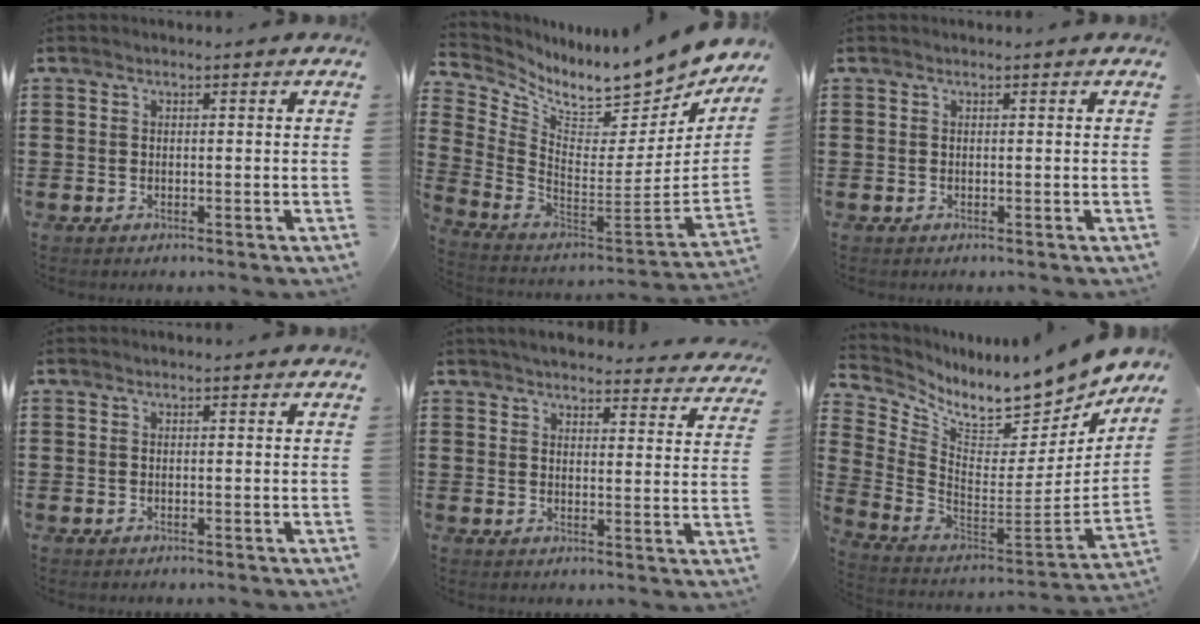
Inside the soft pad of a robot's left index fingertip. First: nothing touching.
{"total": 7.4, "force": [6.8, 1.2, 2.5], "torque": [-0.076, -0.077, 0.110]}
{"total": 0.0}
{"total": 0.0}
{"total": 4.1, "force": [4.0, 0.4, 0.9], "torque": [-0.026, -0.021, 0.069]}
{"total": 9.0, "force": [8.4, 1.2, 2.8], "torque": [-0.087, -0.083, 0.139]}